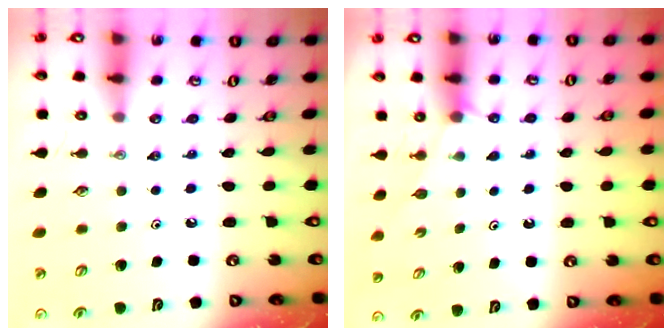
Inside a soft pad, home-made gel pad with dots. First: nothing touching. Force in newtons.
{"total": 1.3, "press": 1.3, "slide": 0.3}